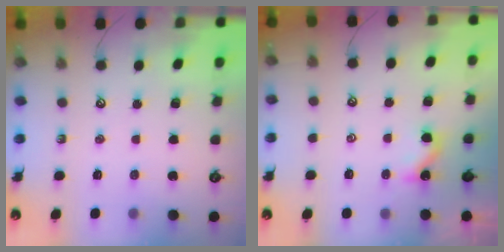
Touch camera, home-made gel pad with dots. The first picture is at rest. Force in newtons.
{"total": 0.5, "press": 0.3, "slide": 0.4}